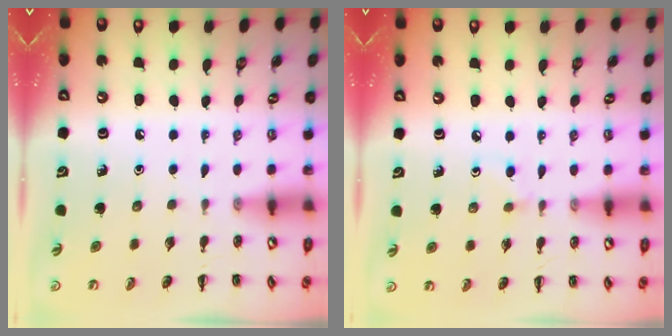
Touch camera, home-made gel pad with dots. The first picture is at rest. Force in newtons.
{"total": 2.7, "press": 2.5, "slide": 1.0}